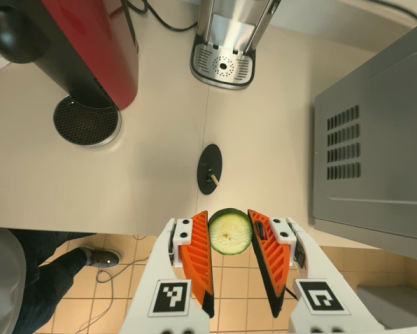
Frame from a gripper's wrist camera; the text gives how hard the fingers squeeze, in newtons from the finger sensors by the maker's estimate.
{"total": 8.4, "left": 8.4, "right": 8.5}